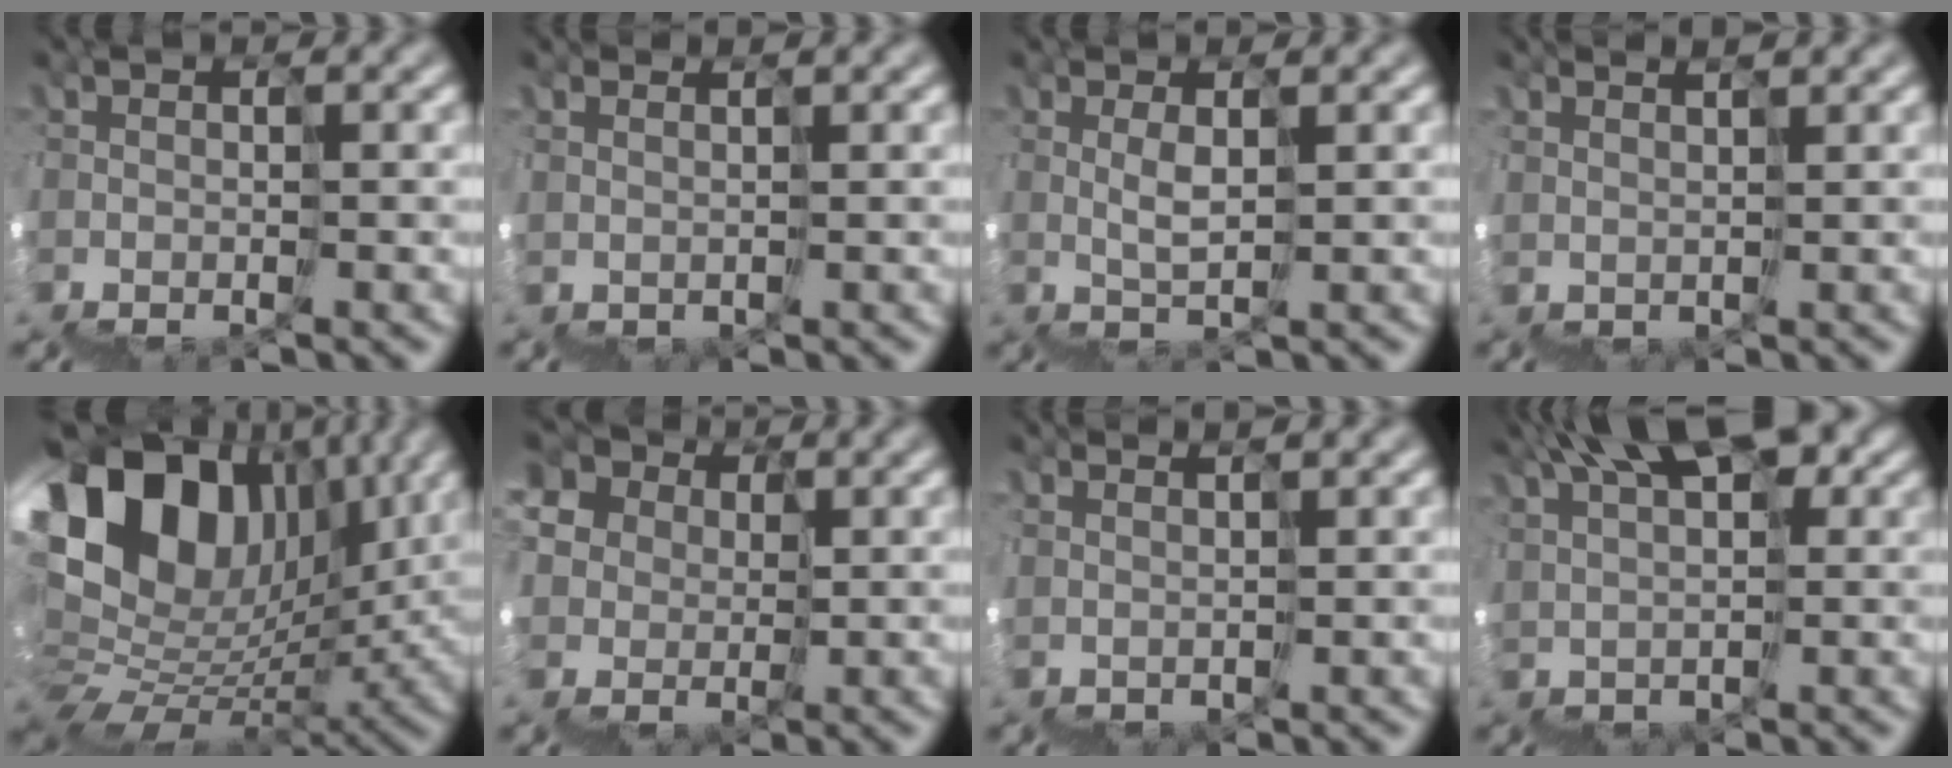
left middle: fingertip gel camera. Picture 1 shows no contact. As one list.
[{"total": 2.7, "force": [2.0, -0.9, -1.5], "torque": [0.028, 0.020, 0.027]}, {"total": 4.3, "force": [3.2, -1.8, -2.2], "torque": [0.043, 0.042, 0.053]}, {"total": 3.8, "force": [3.7, -0.5, -0.6], "torque": [0.030, 0.037, 0.062]}, {"total": 13.8, "force": [7.4, 9.8, 6.2], "torque": [-0.109, 0.057, 0.138]}, {"total": 9.2, "force": [5.3, 7.6, 0.5], "torque": [-0.034, 0.064, 0.038]}, {"total": 3.0, "force": [2.7, -0.9, -0.7], "torque": [0.022, 0.026, 0.046]}, {"total": 7.5, "force": [6.6, 2.1, 3.1], "torque": [-0.043, 0.049, 0.099]}]